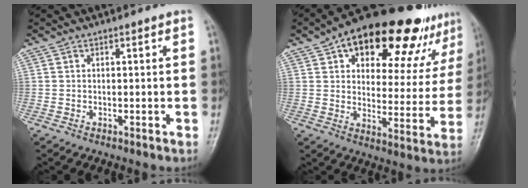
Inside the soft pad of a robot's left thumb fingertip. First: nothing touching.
{"total": 25.4, "force": [15.4, 11.4, 16.7], "torque": [-0.195, -0.015, 0.215]}